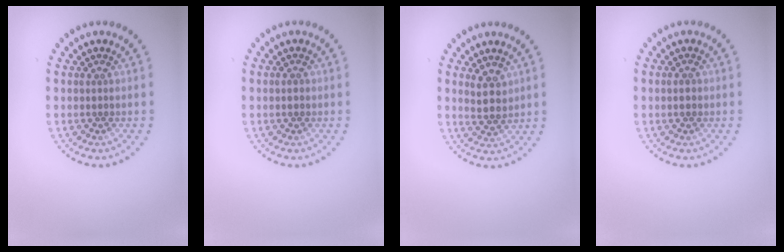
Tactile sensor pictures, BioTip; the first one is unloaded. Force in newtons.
{"total": 1.0, "press": 1.0, "slide": 0.0}
{"total": 2.5, "press": 2.2, "slide": 1.3}
{"total": 1.3, "press": 1.3, "slide": 0.2}